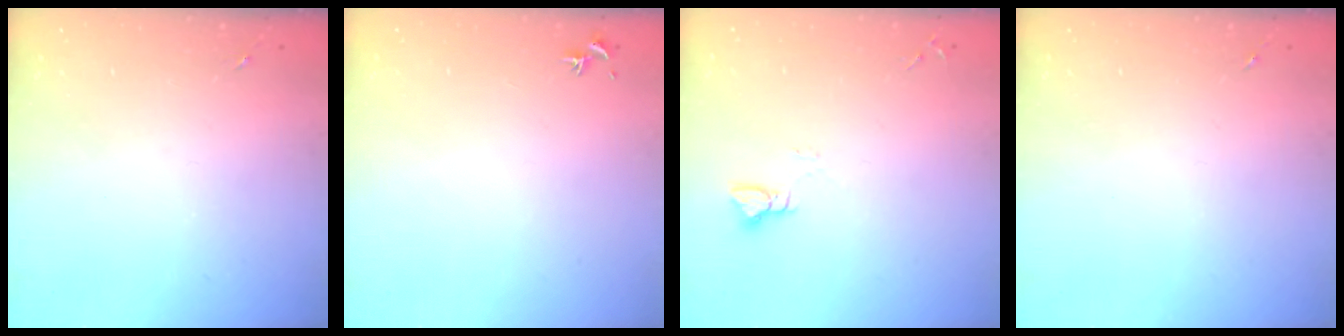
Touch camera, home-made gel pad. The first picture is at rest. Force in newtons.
{"total": 0.7, "press": 0.5, "slide": 0.4}
{"total": 2.9, "press": 2.9, "slide": 0.3}
{"total": 0.0}